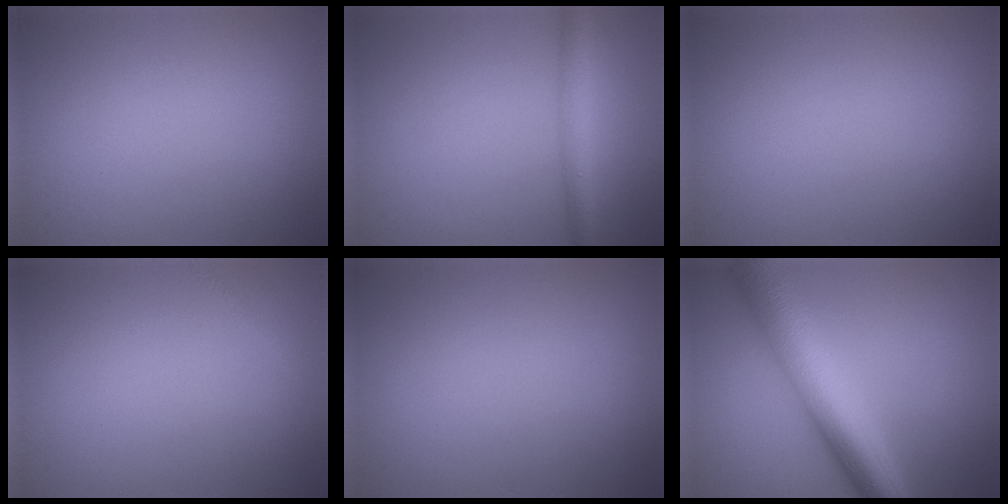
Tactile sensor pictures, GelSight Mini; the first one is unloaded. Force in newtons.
{"total": 3.4, "press": 3.4, "slide": 0.2}
{"total": 0.0}
{"total": 0.6, "press": 0.6, "slide": 0.0}
{"total": 0.0}
{"total": 9.4, "press": 9.4, "slide": 0.0}